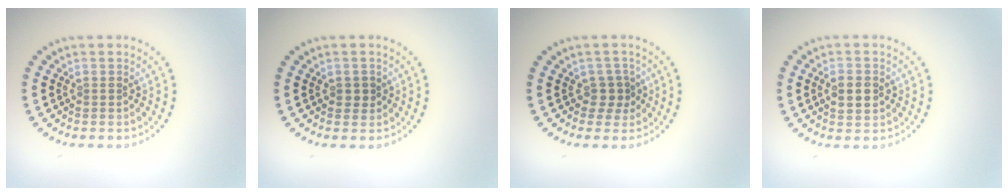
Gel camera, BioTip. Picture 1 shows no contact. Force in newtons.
{"total": 1.2, "press": 1.2, "slide": 0.3}
{"total": 1.8, "press": 1.5, "slide": 1.0}
{"total": 2.2, "press": 2.2, "slide": 0.0}